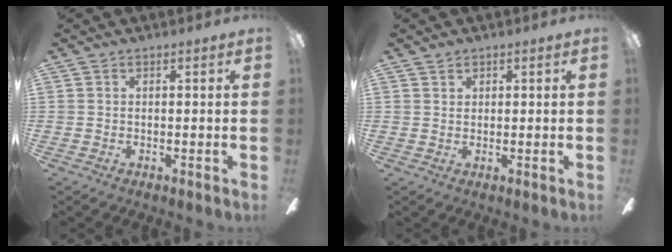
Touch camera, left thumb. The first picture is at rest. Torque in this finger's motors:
{"motor_torque": [-0.09, 0.18, -0.10, 0.11, -0.04]}